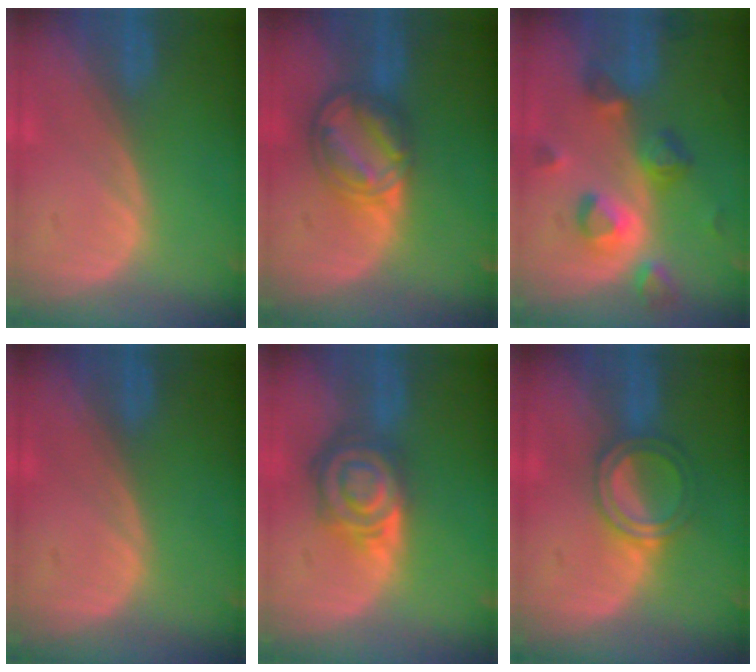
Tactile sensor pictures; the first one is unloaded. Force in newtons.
{"total": 8.4, "press": 7.1, "slide": 4.5}
{"total": 7.9, "press": 7.6, "slide": 2.0}
{"total": 0.0}
{"total": 8.0, "press": 7.1, "slide": 3.7}
{"total": 4.8, "press": 4.8, "slide": 0.6}